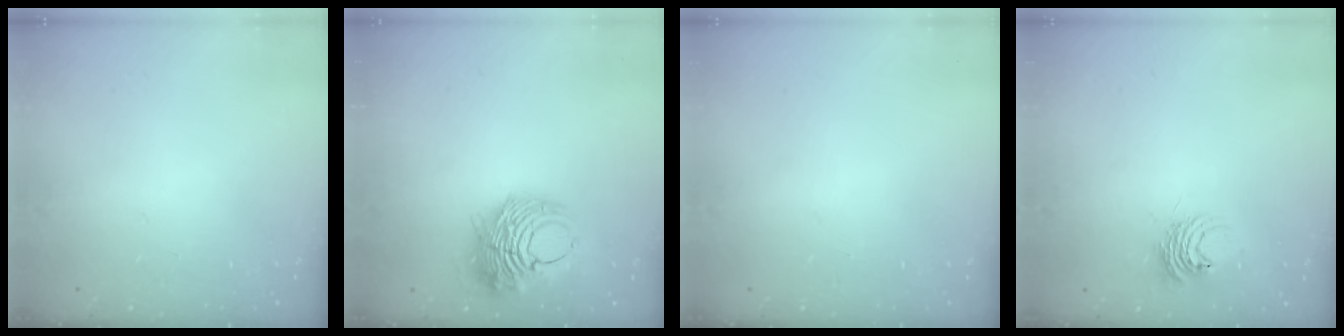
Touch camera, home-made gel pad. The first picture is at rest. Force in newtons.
{"total": 11.4, "press": 11.4, "slide": 1.3}
{"total": 0.0}
{"total": 6.8, "press": 6.7, "slide": 0.8}